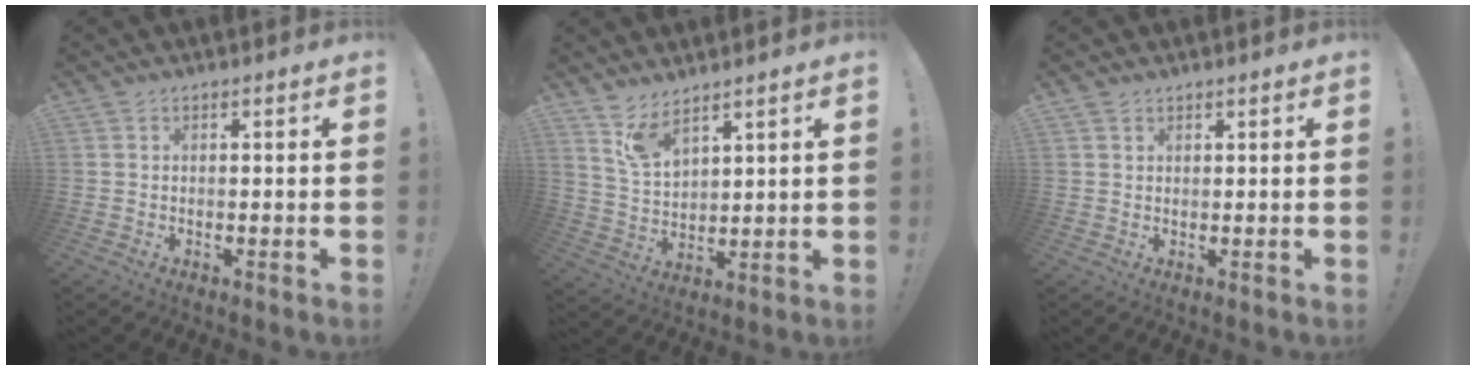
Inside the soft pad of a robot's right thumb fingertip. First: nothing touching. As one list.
[{"total": 7.7, "force": [6.4, 2.6, 3.4], "torque": [-0.074, -0.035, 0.121]}, {"total": 1.1, "force": [1.0, 0.5, 0.0], "torque": [0.008, -0.005, 0.018]}]